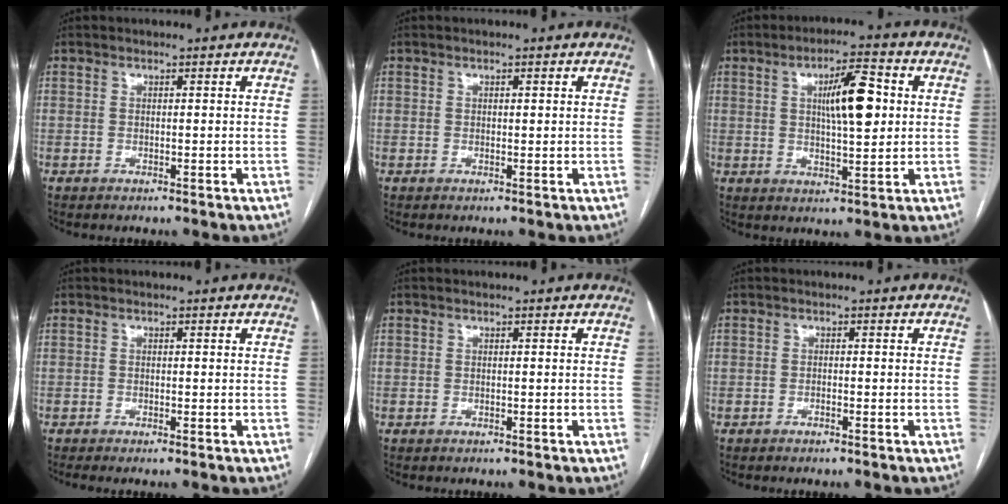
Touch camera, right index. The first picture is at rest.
{"total": 0.5, "force": [0.2, 0.2, 0.4], "torque": [-0.005, 0.000, 0.004]}
{"total": 9.0, "force": [1.9, 2.0, 8.6], "torque": [-0.143, 0.012, 0.032]}
{"total": 0.8, "force": [-0.6, -0.1, 0.5], "torque": [-0.011, -0.002, -0.011]}
{"total": 0.0}
{"total": 0.5, "force": [-0.5, 0.0, 0.3], "torque": [-0.007, 0.000, -0.008]}